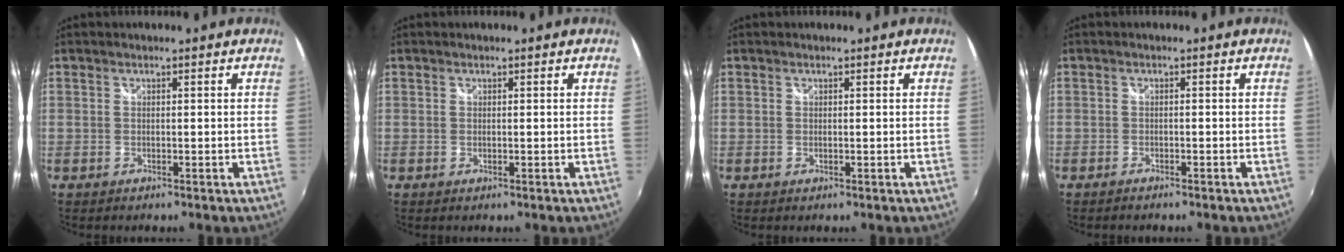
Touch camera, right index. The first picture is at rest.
{"total": 0.0}
{"total": 0.0}
{"total": 1.4, "force": [-1.3, 0.3, 0.5], "torque": [-0.016, -0.005, -0.024]}